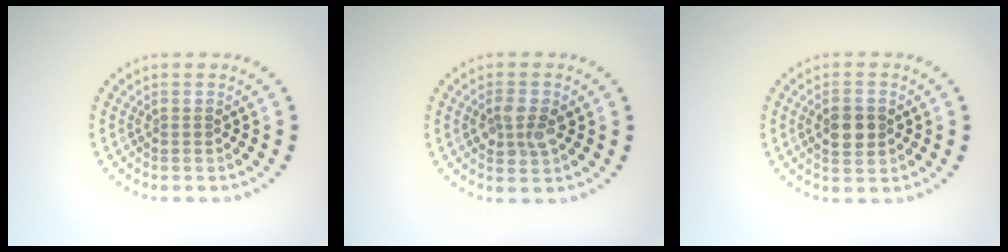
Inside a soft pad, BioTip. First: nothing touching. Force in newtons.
{"total": 2.4, "press": 2.4, "slide": 0.1}
{"total": 3.3, "press": 3.3, "slide": 0.1}